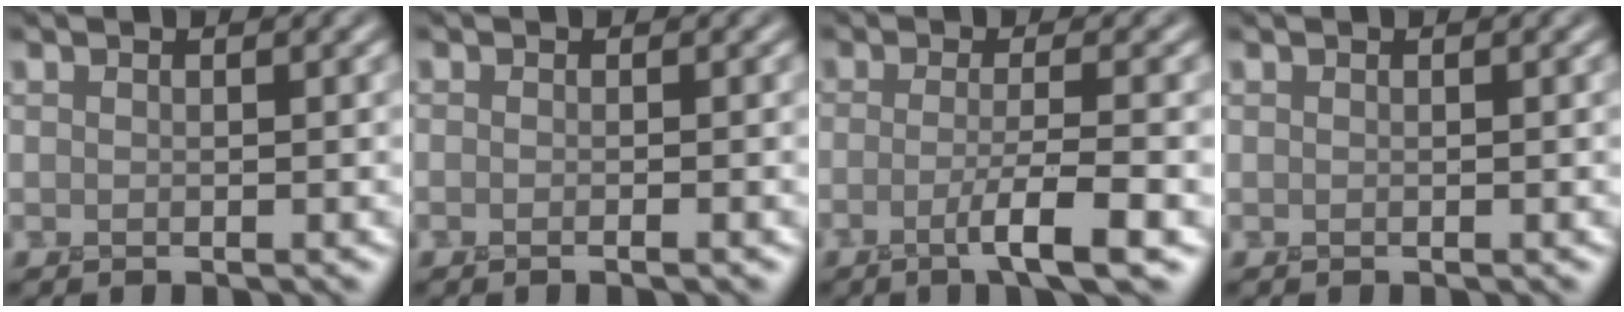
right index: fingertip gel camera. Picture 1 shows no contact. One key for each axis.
{"total": 1.1, "fx": -0.4, "fy": 0.3, "fz": 0.9, "tx": -0.009, "ty": -0.005, "tz": -0.012}
{"total": 4.3, "fx": -1.7, "fy": 0.6, "fz": 3.9, "tx": -0.065, "ty": -0.001, "tz": -0.042}
{"total": 0.0}